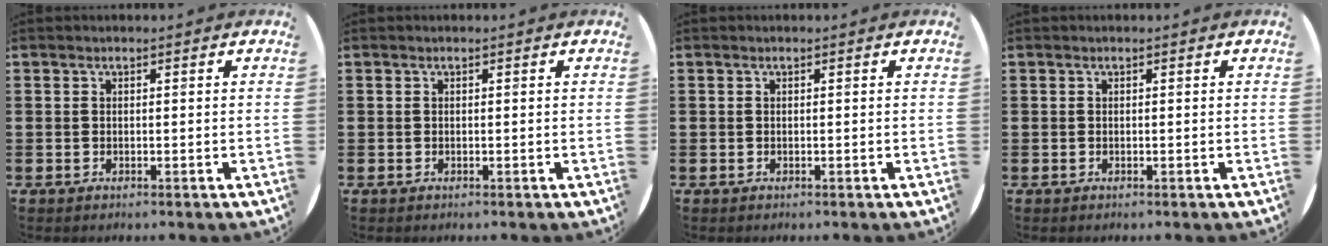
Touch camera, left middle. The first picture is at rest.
{"total": 0.0}
{"total": 0.0}
{"total": 0.0}